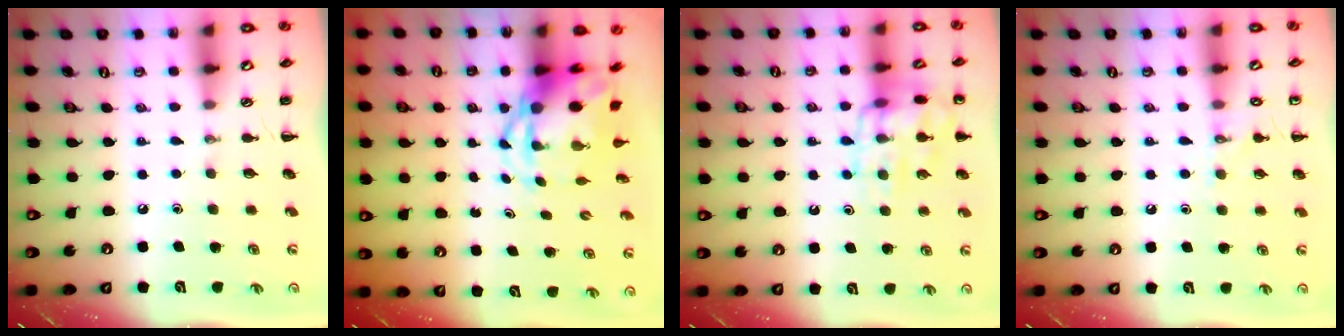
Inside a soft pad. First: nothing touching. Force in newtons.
{"total": 5.1, "press": 4.9, "slide": 1.4}
{"total": 13.3, "press": 13.3, "slide": 1.3}
{"total": 7.5, "press": 7.3, "slide": 1.8}